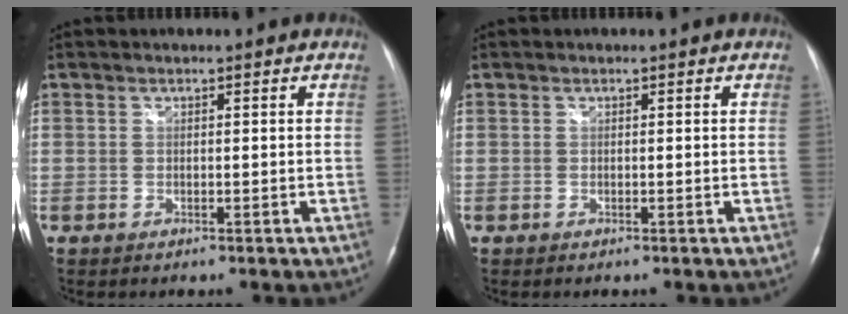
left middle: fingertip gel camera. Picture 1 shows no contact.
{"total": 0.0}